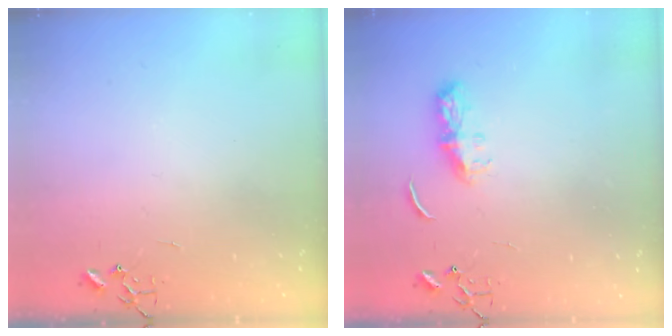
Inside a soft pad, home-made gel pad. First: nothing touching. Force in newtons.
{"total": 6.7, "press": 6.6, "slide": 0.6}